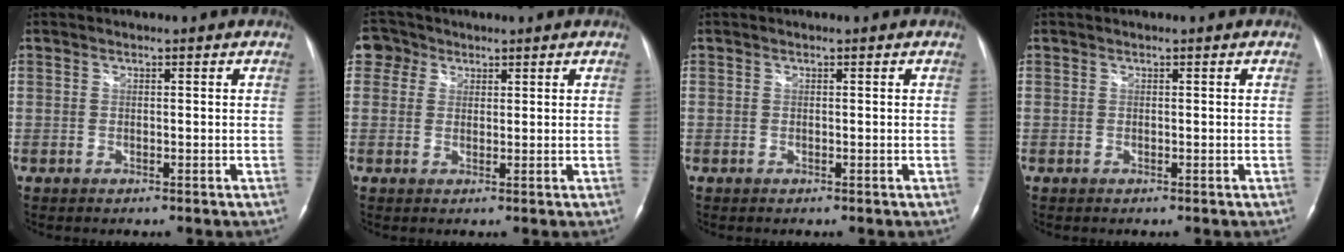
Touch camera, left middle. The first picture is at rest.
{"total": 3.4, "force": [1.7, 2.9, 0.3], "torque": [-0.003, 0.013, 0.028]}
{"total": 0.0}
{"total": 0.0}